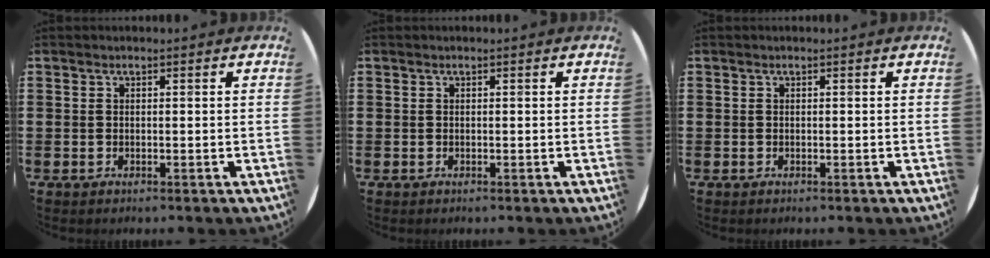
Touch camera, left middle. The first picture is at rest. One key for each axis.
{"total": 0.0}
{"total": 0.0}